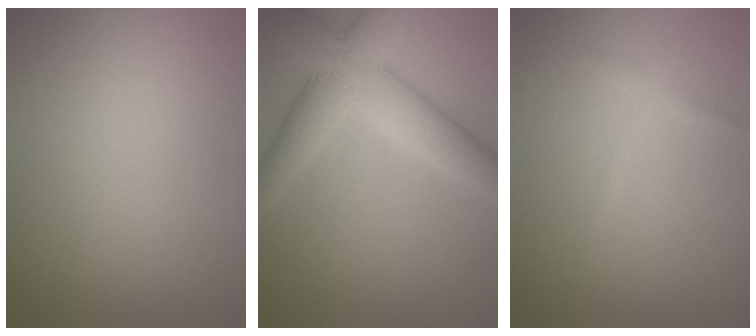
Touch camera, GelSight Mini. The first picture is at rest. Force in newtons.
{"total": 6.9, "press": 6.9, "slide": 0.3}
{"total": 1.1, "press": 1.1, "slide": 0.1}